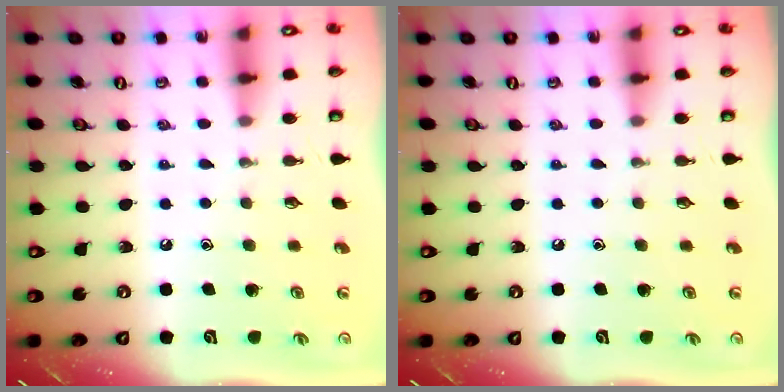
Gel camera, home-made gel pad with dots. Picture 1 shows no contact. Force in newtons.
{"total": 0.0}